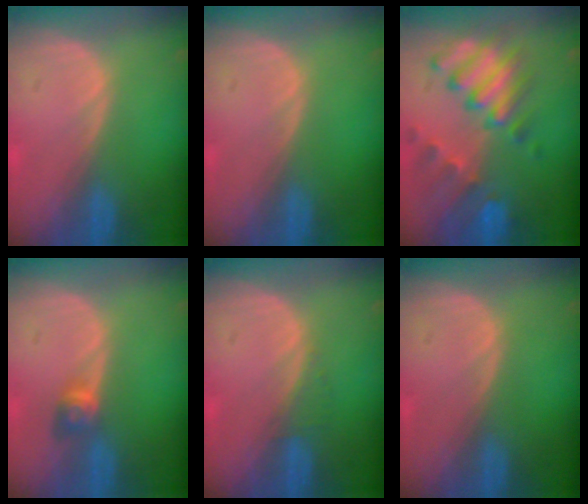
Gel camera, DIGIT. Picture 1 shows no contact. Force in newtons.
{"total": 0.0}
{"total": 10.4, "press": 9.0, "slide": 5.3}
{"total": 2.9, "press": 2.5, "slide": 1.5}
{"total": 1.2, "press": 1.1, "slide": 0.4}
{"total": 0.0}